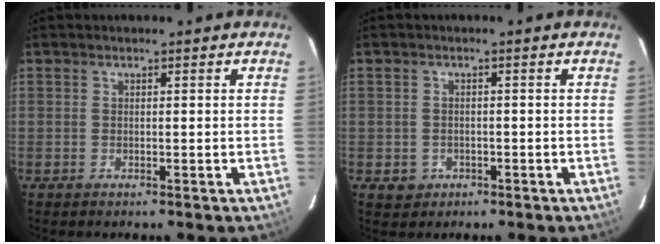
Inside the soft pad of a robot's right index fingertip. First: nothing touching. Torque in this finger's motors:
{"motor_torque": [-0.81, -0.42, -0.68, -0.21]}